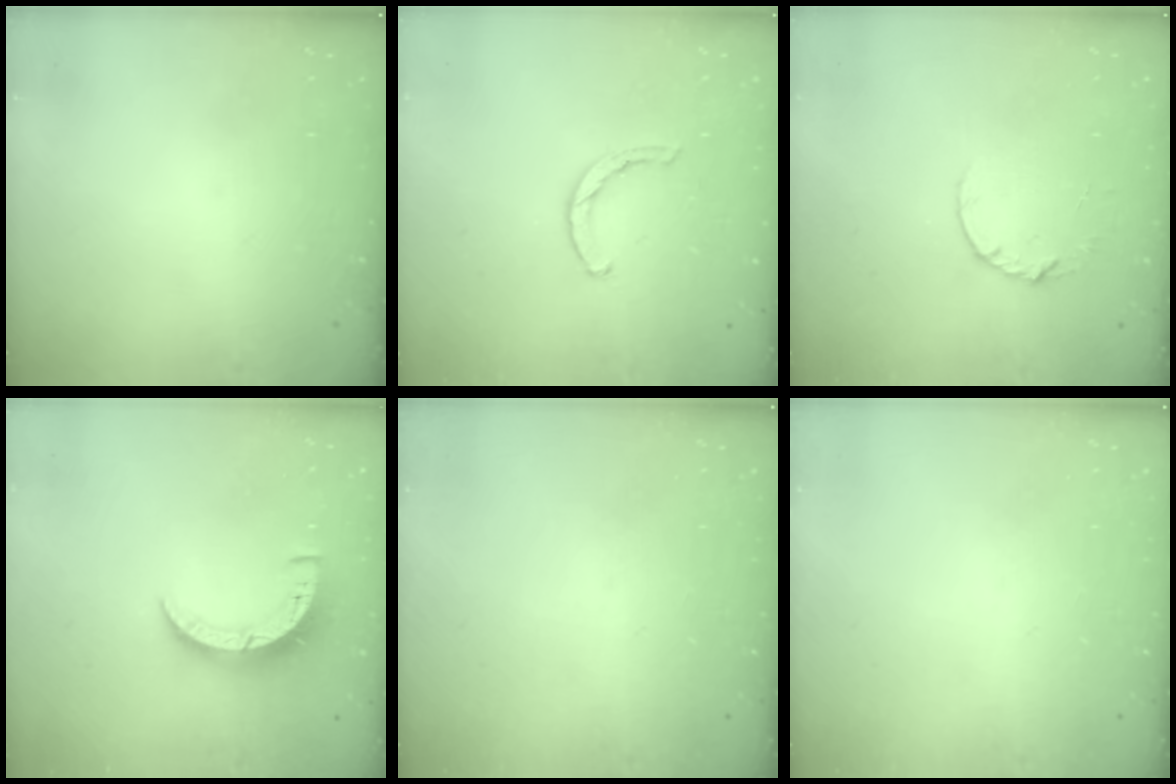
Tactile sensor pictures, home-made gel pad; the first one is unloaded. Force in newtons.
{"total": 1.9, "press": 1.9, "slide": 0.3}
{"total": 4.8, "press": 4.8, "slide": 0.5}
{"total": 7.0, "press": 7.0, "slide": 0.2}
{"total": 0.0}
{"total": 0.0}